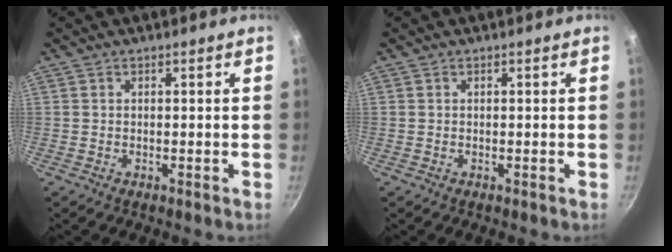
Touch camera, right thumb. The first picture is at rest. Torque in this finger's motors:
{"motor_torque": [0.00, 0.00, 0.01, -0.01, 0.04]}